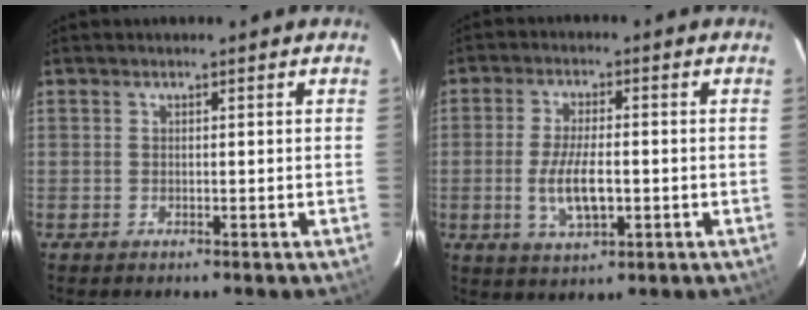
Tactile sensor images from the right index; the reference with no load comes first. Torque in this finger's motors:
{"motor_torque": [0.52, -0.20, 0.27, 0.11]}